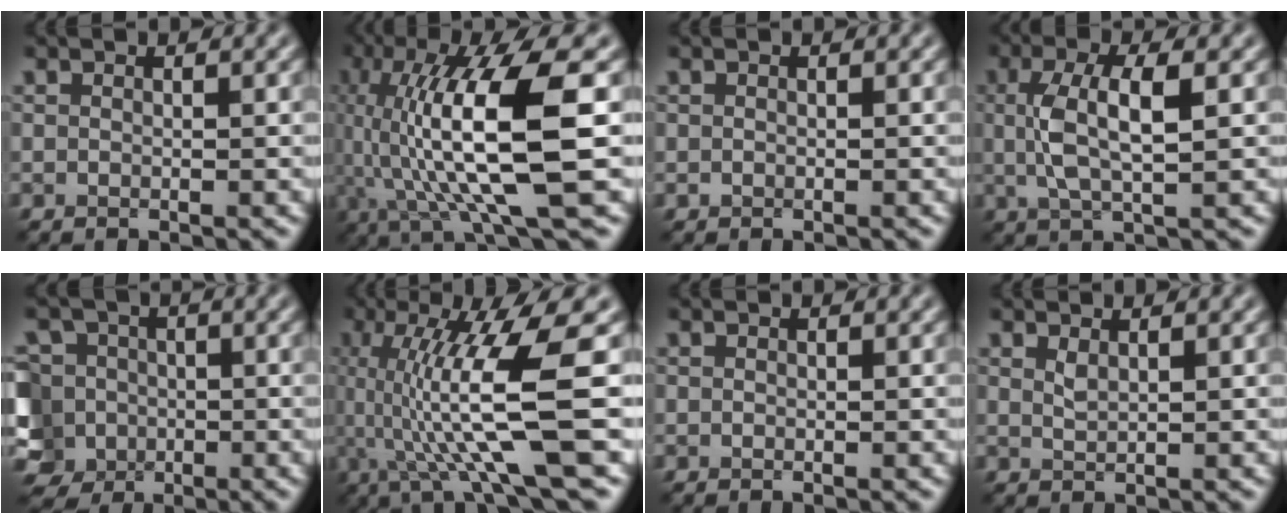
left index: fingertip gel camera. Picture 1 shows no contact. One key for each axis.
{"total": 11.8, "fx": 0.1, "fy": 2.6, "fz": 11.5, "tx": -0.202, "ty": 0.004, "tz": 0.004}
{"total": 0.0}
{"total": 4.9, "fx": 0.6, "fy": 1.5, "fz": 4.6, "tx": -0.097, "ty": 0.004, "tz": 0.013}
{"total": 9.8, "fx": -2.6, "fy": 8.4, "fz": 4.3, "tx": -0.099, "ty": 0.016, "tz": -0.082}
{"total": 10.1, "fx": -0.4, "fy": 1.6, "fz": 9.9, "tx": -0.161, "ty": -0.006, "tz": -0.004}
{"total": 0.0}
{"total": 0.9, "fx": 0.7, "fy": 0.2, "fz": 0.6, "tx": -0.016, "ty": 0.000, "tz": 0.015}